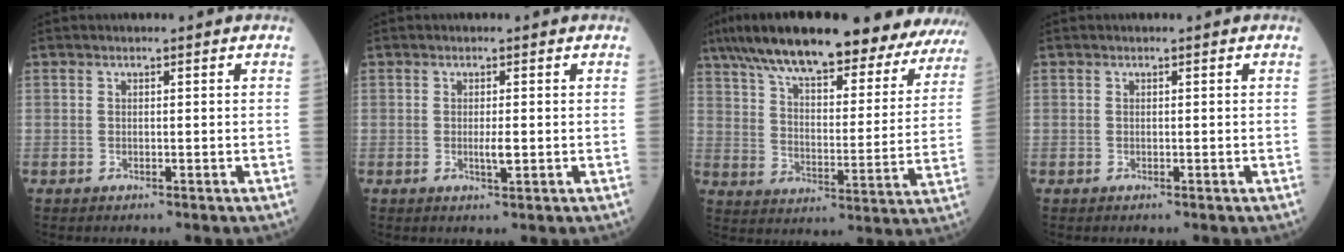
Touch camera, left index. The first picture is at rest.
{"total": 1.7, "force": [-0.1, 0.3, 1.7], "torque": [-0.032, -0.002, 0.000]}
{"total": 30.5, "force": [25.9, 6.9, 14.6], "torque": [-0.236, -0.010, 0.337]}
{"total": 0.0}